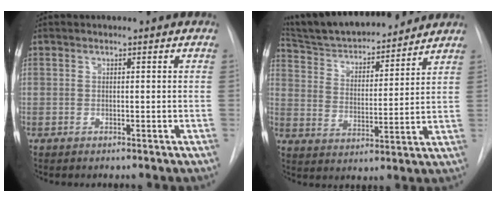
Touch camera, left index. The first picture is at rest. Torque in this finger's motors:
{"motor_torque": [-0.45, -1.28, 0.22, 0.05]}